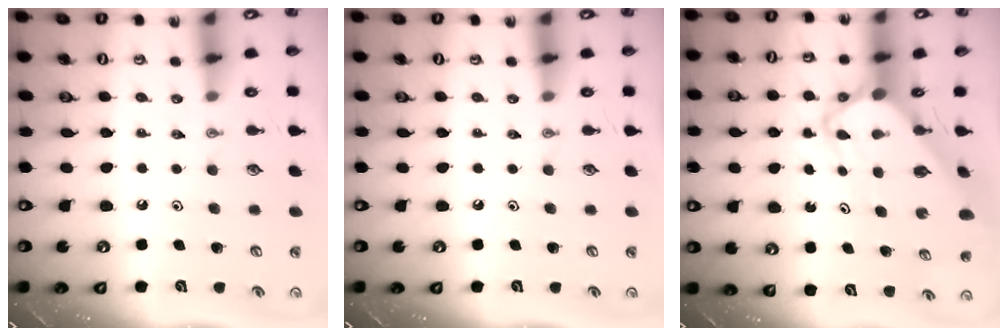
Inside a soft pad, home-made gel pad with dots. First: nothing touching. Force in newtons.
{"total": 0.0}
{"total": 6.5, "press": 6.5, "slide": 0.6}